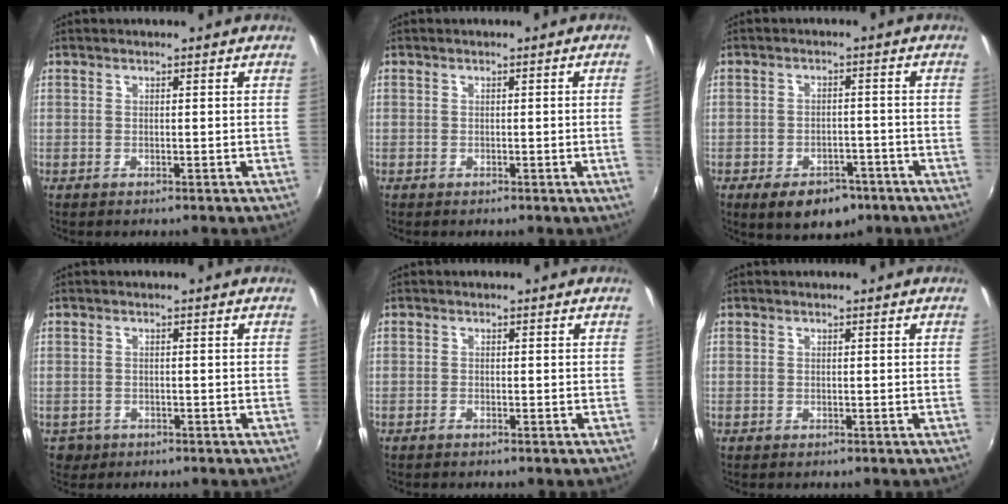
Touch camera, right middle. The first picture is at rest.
{"total": 1.5, "force": [0.0, -0.9, 1.2], "torque": [-0.014, -0.009, 0.000]}
{"total": 8.8, "force": [-5.6, 5.0, 4.5], "torque": [-0.095, -0.006, -0.072]}
{"total": 2.7, "force": [-1.2, 2.3, 0.7], "torque": [-0.020, -0.004, -0.016]}
{"total": 0.6, "force": [-0.5, 0.0, 0.2], "torque": [-0.003, -0.001, -0.013]}
{"total": 0.0}